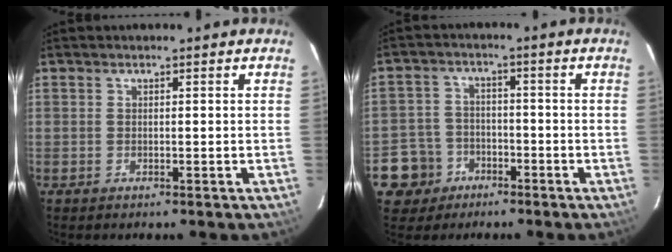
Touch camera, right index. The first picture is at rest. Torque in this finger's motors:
{"motor_torque": [-0.26, -0.16, -0.86, -0.21]}